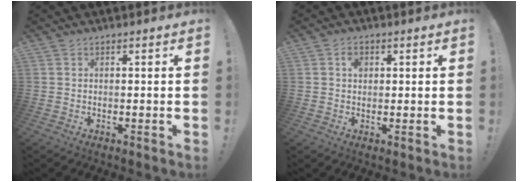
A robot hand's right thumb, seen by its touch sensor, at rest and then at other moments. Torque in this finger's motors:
{"motor_torque": [0.45, 0.54, 0.20, -0.29, -0.01]}